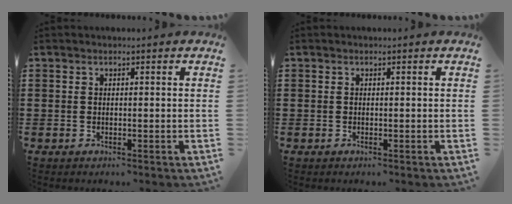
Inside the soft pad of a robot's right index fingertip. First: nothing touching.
{"total": 0.0}